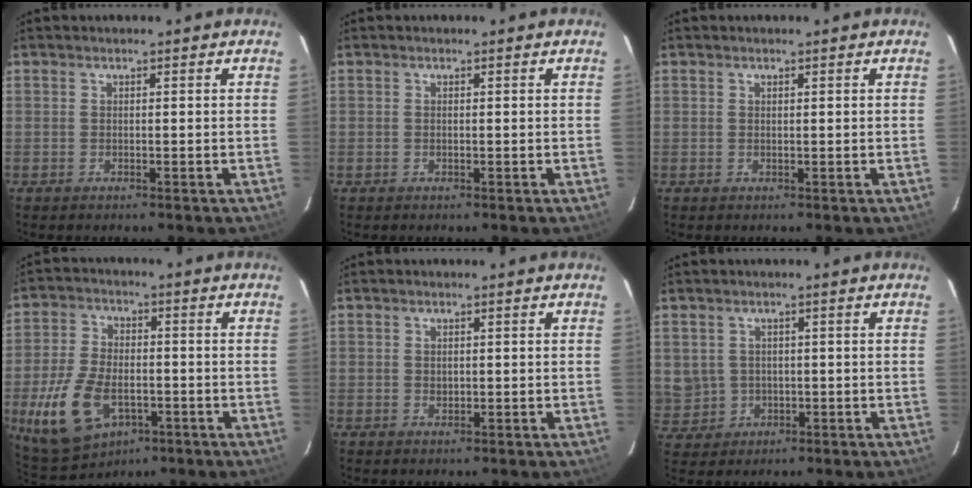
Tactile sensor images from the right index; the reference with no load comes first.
{"total": 0.0}
{"total": 0.0}
{"total": 14.0, "force": [-4.9, 8.4, 10.0], "torque": [-0.226, -0.014, -0.078]}
{"total": 1.0, "force": [0.2, 0.8, 0.4], "torque": [-0.005, 0.003, 0.004]}
{"total": 7.2, "force": [0.4, 6.9, 2.0], "torque": [-0.058, 0.008, 0.031]}